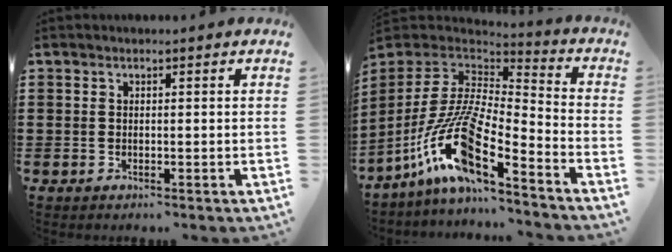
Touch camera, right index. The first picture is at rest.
{"total": 14.2, "force": [-8.1, 4.0, 10.9], "torque": [-0.245, -0.005, -0.167]}